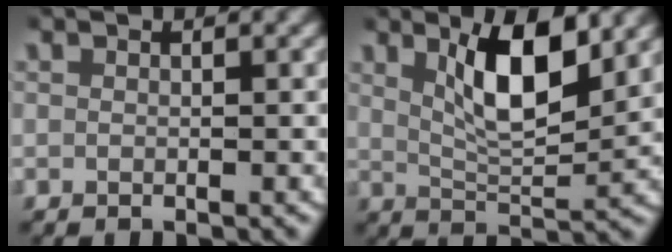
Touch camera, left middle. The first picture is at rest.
{"total": 5.6, "force": [2.6, 1.5, 4.8], "torque": [-0.078, -0.003, 0.047]}